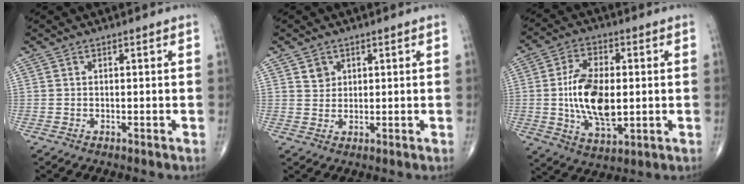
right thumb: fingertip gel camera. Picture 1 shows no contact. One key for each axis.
{"total": 2.6, "fx": 1.3, "fy": 2.1, "fz": 0.7, "tx": 0.001, "ty": -0.009, "tz": 0.022}
{"total": 14.2, "fx": -0.2, "fy": 7.4, "fz": 12.1, "tx": -0.215, "ty": -0.009, "tz": -0.001}